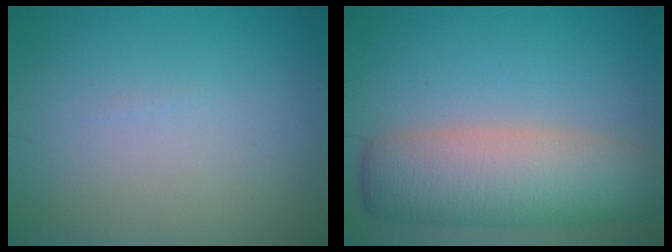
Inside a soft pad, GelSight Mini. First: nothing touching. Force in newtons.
{"total": 8.1, "press": 8.1, "slide": 0.4}